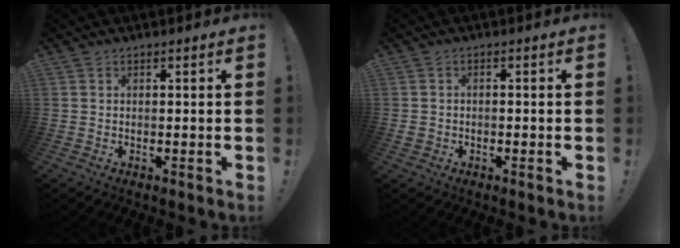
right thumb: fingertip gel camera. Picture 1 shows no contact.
{"total": 1.6, "force": [-0.9, 1.3, 0.5], "torque": [-0.009, 0.006, -0.017]}